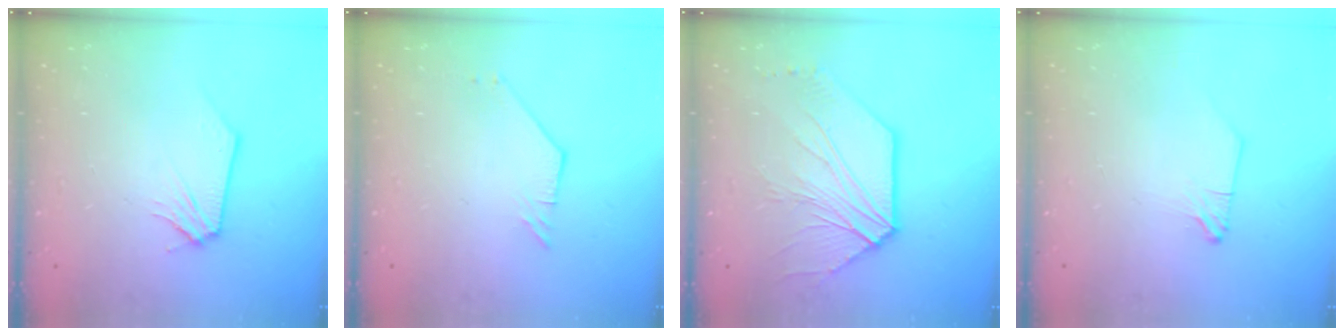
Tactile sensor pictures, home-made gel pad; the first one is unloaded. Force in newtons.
{"total": 1.8, "press": 1.8, "slide": 0.1}
{"total": 8.1, "press": 8.0, "slide": 1.4}
{"total": 1.0, "press": 1.0, "slide": 0.1}